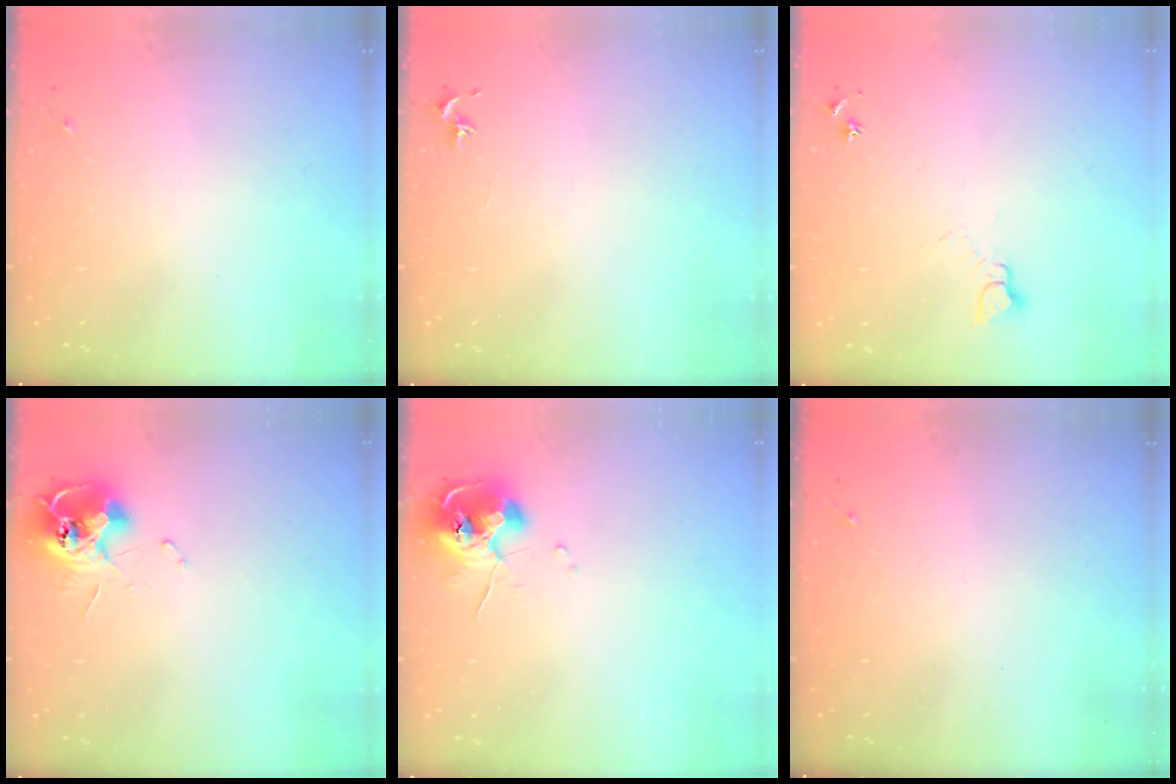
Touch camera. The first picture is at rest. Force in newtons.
{"total": 0.7, "press": 0.7, "slide": 0.3}
{"total": 4.9, "press": 4.9, "slide": 0.5}
{"total": 12.0, "press": 11.9, "slide": 1.2}
{"total": 10.1, "press": 9.9, "slide": 1.5}
{"total": 0.0}